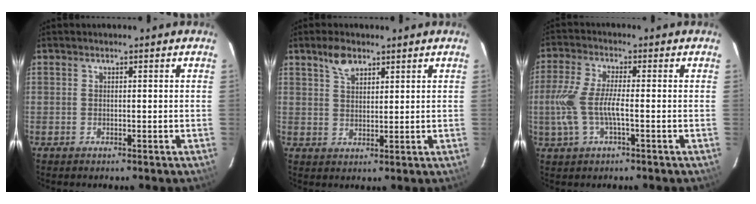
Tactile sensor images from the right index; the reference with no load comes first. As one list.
[{"total": 4.3, "force": [3.0, 2.1, 2.3], "torque": [-0.040, 0.008, 0.056]}, {"total": 8.5, "force": [-1.6, 2.0, 8.1], "torque": [-0.178, -0.003, -0.030]}]